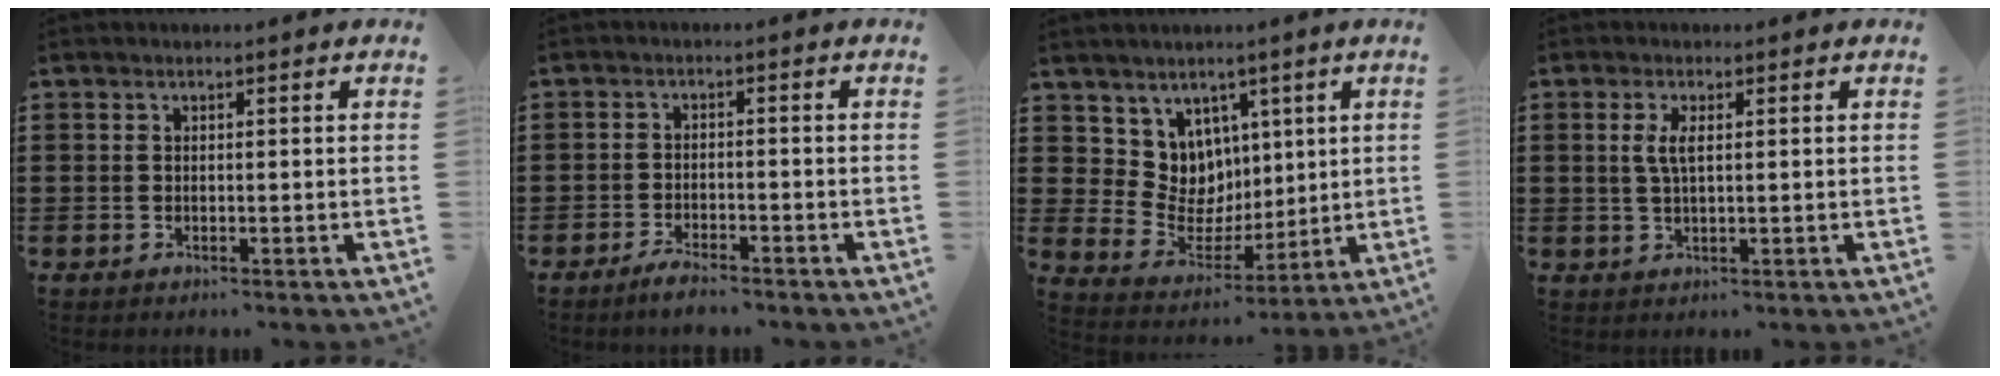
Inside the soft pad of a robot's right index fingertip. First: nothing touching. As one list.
[{"total": 2.5, "force": [-2.4, 0.1, 0.7], "torque": [-0.016, 0.003, -0.046]}, {"total": 7.8, "force": [3.6, 7.0, 0.6], "torque": [-0.053, -0.035, 0.075]}, {"total": 2.9, "force": [0.6, 0.9, 2.8], "torque": [-0.055, 0.005, 0.008]}]